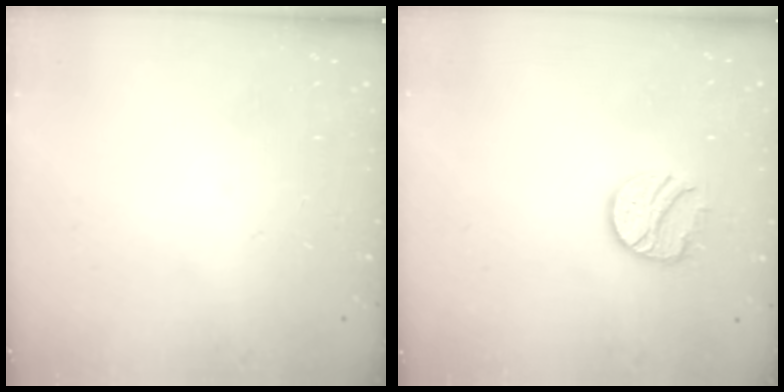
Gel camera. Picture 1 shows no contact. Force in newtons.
{"total": 11.1, "press": 11.0, "slide": 0.9}